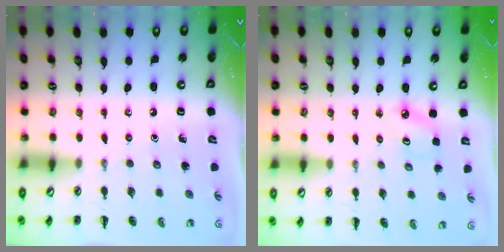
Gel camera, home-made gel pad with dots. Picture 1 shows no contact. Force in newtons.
{"total": 2.8, "press": 2.7, "slide": 0.6}